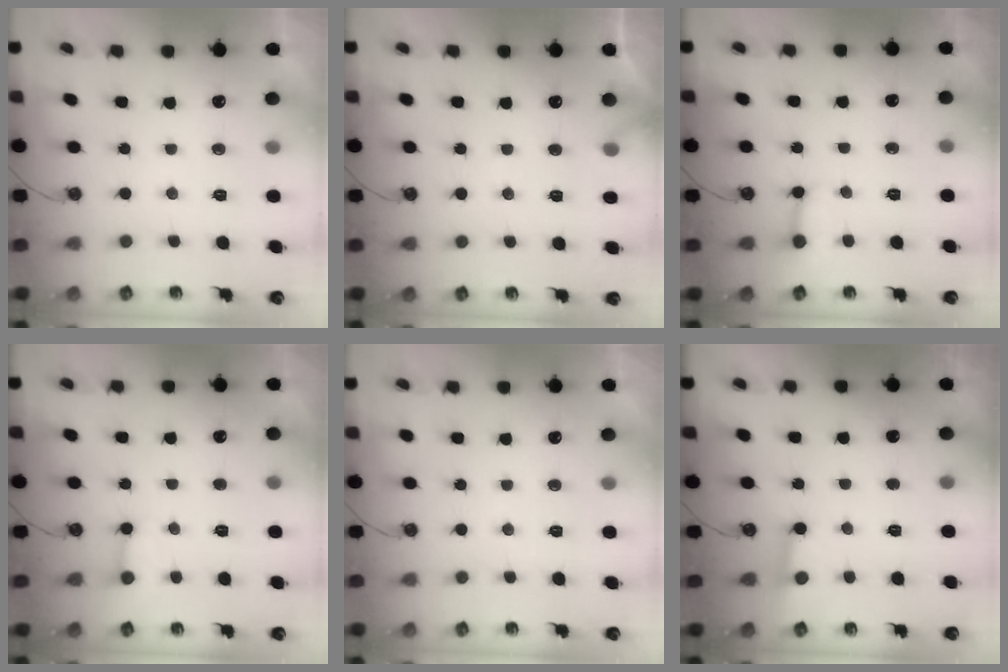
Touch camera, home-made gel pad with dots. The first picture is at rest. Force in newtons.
{"total": 5.4, "press": 5.4, "slide": 0.4}
{"total": 3.0, "press": 2.9, "slide": 0.5}
{"total": 3.0, "press": 2.9, "slide": 0.3}
{"total": 0.0}
{"total": 2.4, "press": 2.3, "slide": 0.6}